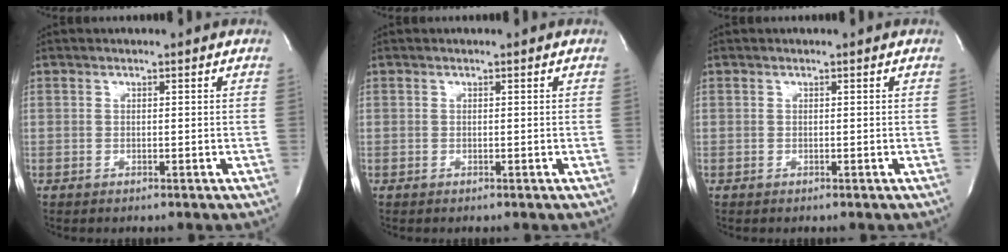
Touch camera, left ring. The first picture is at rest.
{"total": 0.0}
{"total": 0.0}